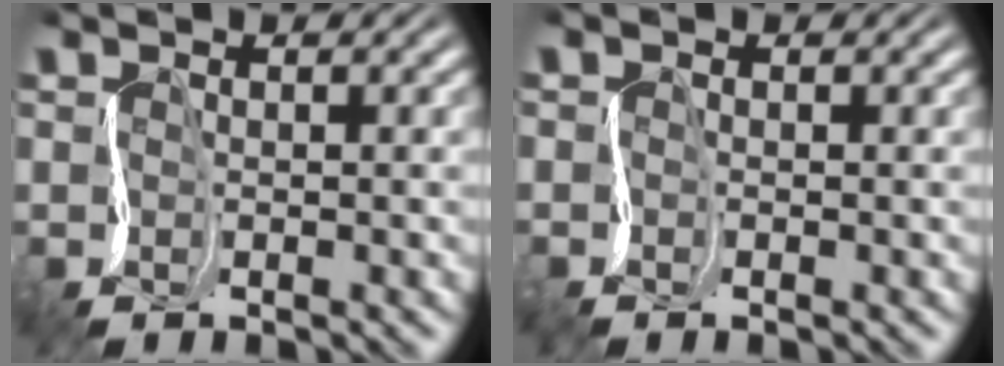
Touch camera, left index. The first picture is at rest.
{"total": 0.7, "force": [-0.6, 0.2, 0.2], "torque": [-0.010, 0.000, -0.009]}